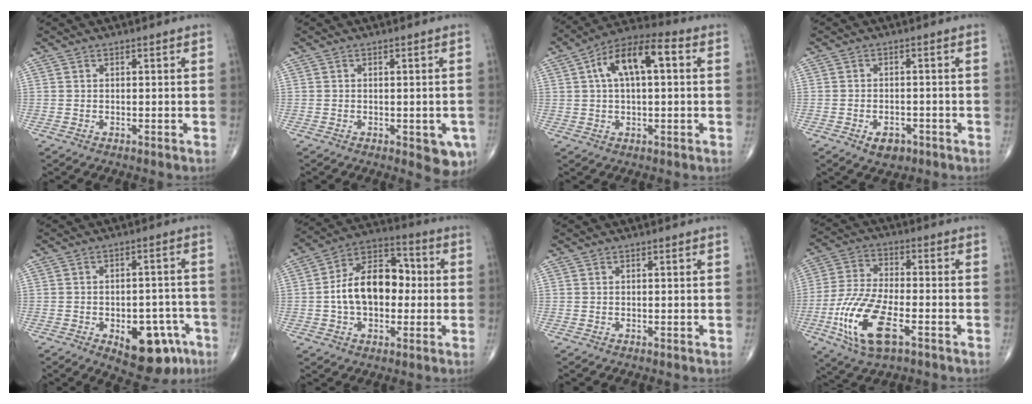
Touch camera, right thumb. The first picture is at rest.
{"total": 5.5, "force": [-1.9, 2.4, 4.6], "torque": [-0.034, -0.006, -0.019]}
{"total": 12.3, "force": [2.8, 5.5, 10.7], "torque": [-0.186, 0.034, 0.039]}
{"total": 4.1, "force": [-2.1, 2.6, 2.4], "torque": [-0.027, 0.007, -0.026]}
{"total": 13.6, "force": [-6.2, 7.2, 9.7], "torque": [-0.096, 0.036, -0.073]}
{"total": 15.1, "force": [-0.4, 9.8, 11.5], "torque": [-0.170, 0.039, -0.015]}
{"total": 0.0}
{"total": 15.2, "force": [-5.8, 6.4, 12.6], "torque": [-0.267, 0.011, -0.107]}